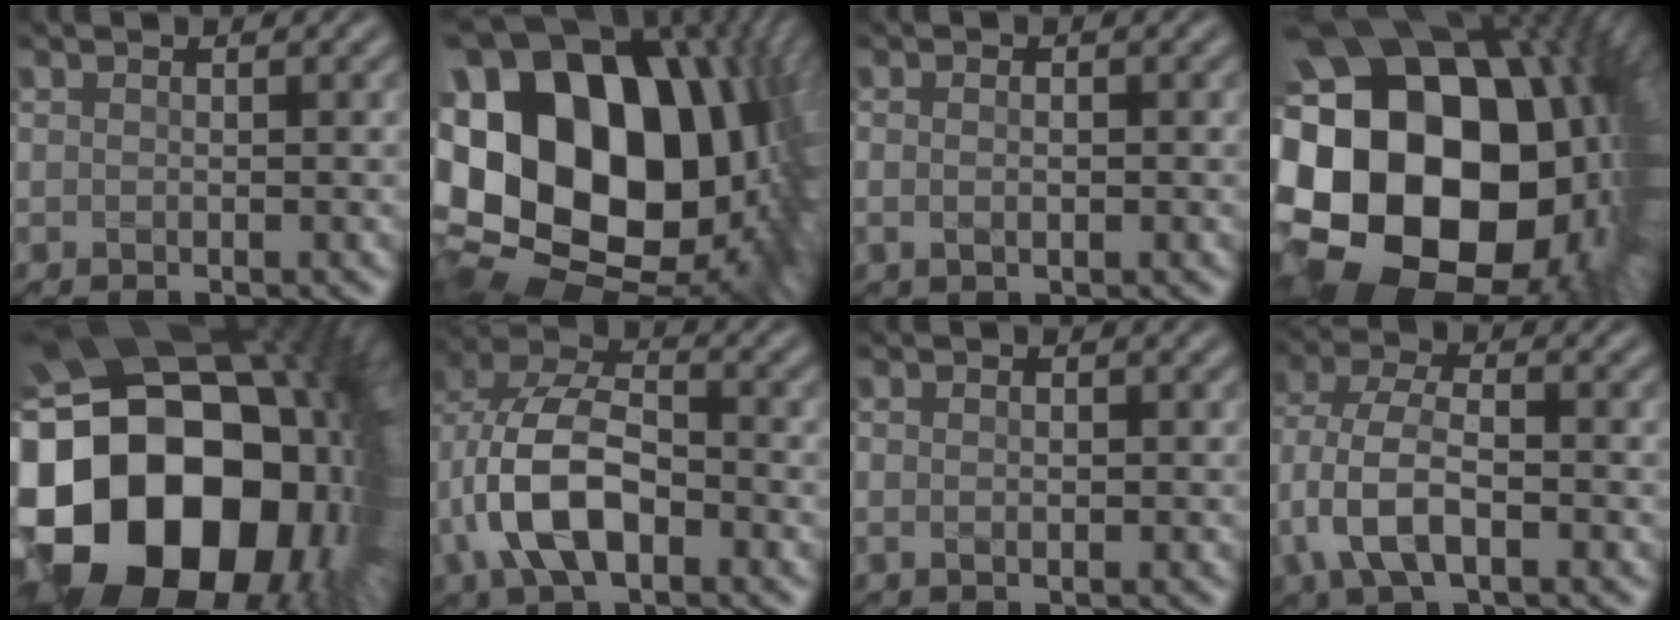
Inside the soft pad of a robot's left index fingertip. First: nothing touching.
{"total": 23.8, "force": [2.5, 17.9, 15.5], "torque": [-0.292, -0.008, 0.027]}
{"total": 1.6, "force": [-0.1, 0.8, 1.4], "torque": [-0.021, 0.005, -0.003]}
{"total": 23.1, "force": [-0.1, 16.9, 15.8], "torque": [-0.286, -0.044, -0.001]}
{"total": 23.1, "force": [-2.6, 17.6, 14.8], "torque": [-0.296, -0.052, -0.054]}
{"total": 8.1, "force": [-2.0, 4.5, 6.5], "torque": [-0.140, 0.014, -0.043]}
{"total": 1.0, "force": [-0.1, 0.4, 0.9], "torque": [-0.018, 0.003, -0.001]}
{"total": 6.2, "force": [-1.7, 3.2, 5.0], "torque": [-0.117, 0.009, -0.039]}